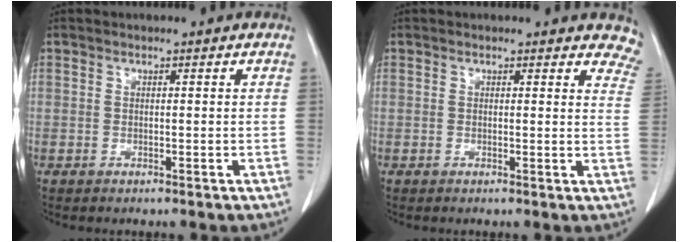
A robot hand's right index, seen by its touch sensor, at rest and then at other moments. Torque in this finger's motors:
{"motor_torque": [-0.03, 0.14, 0.01, 0.00]}